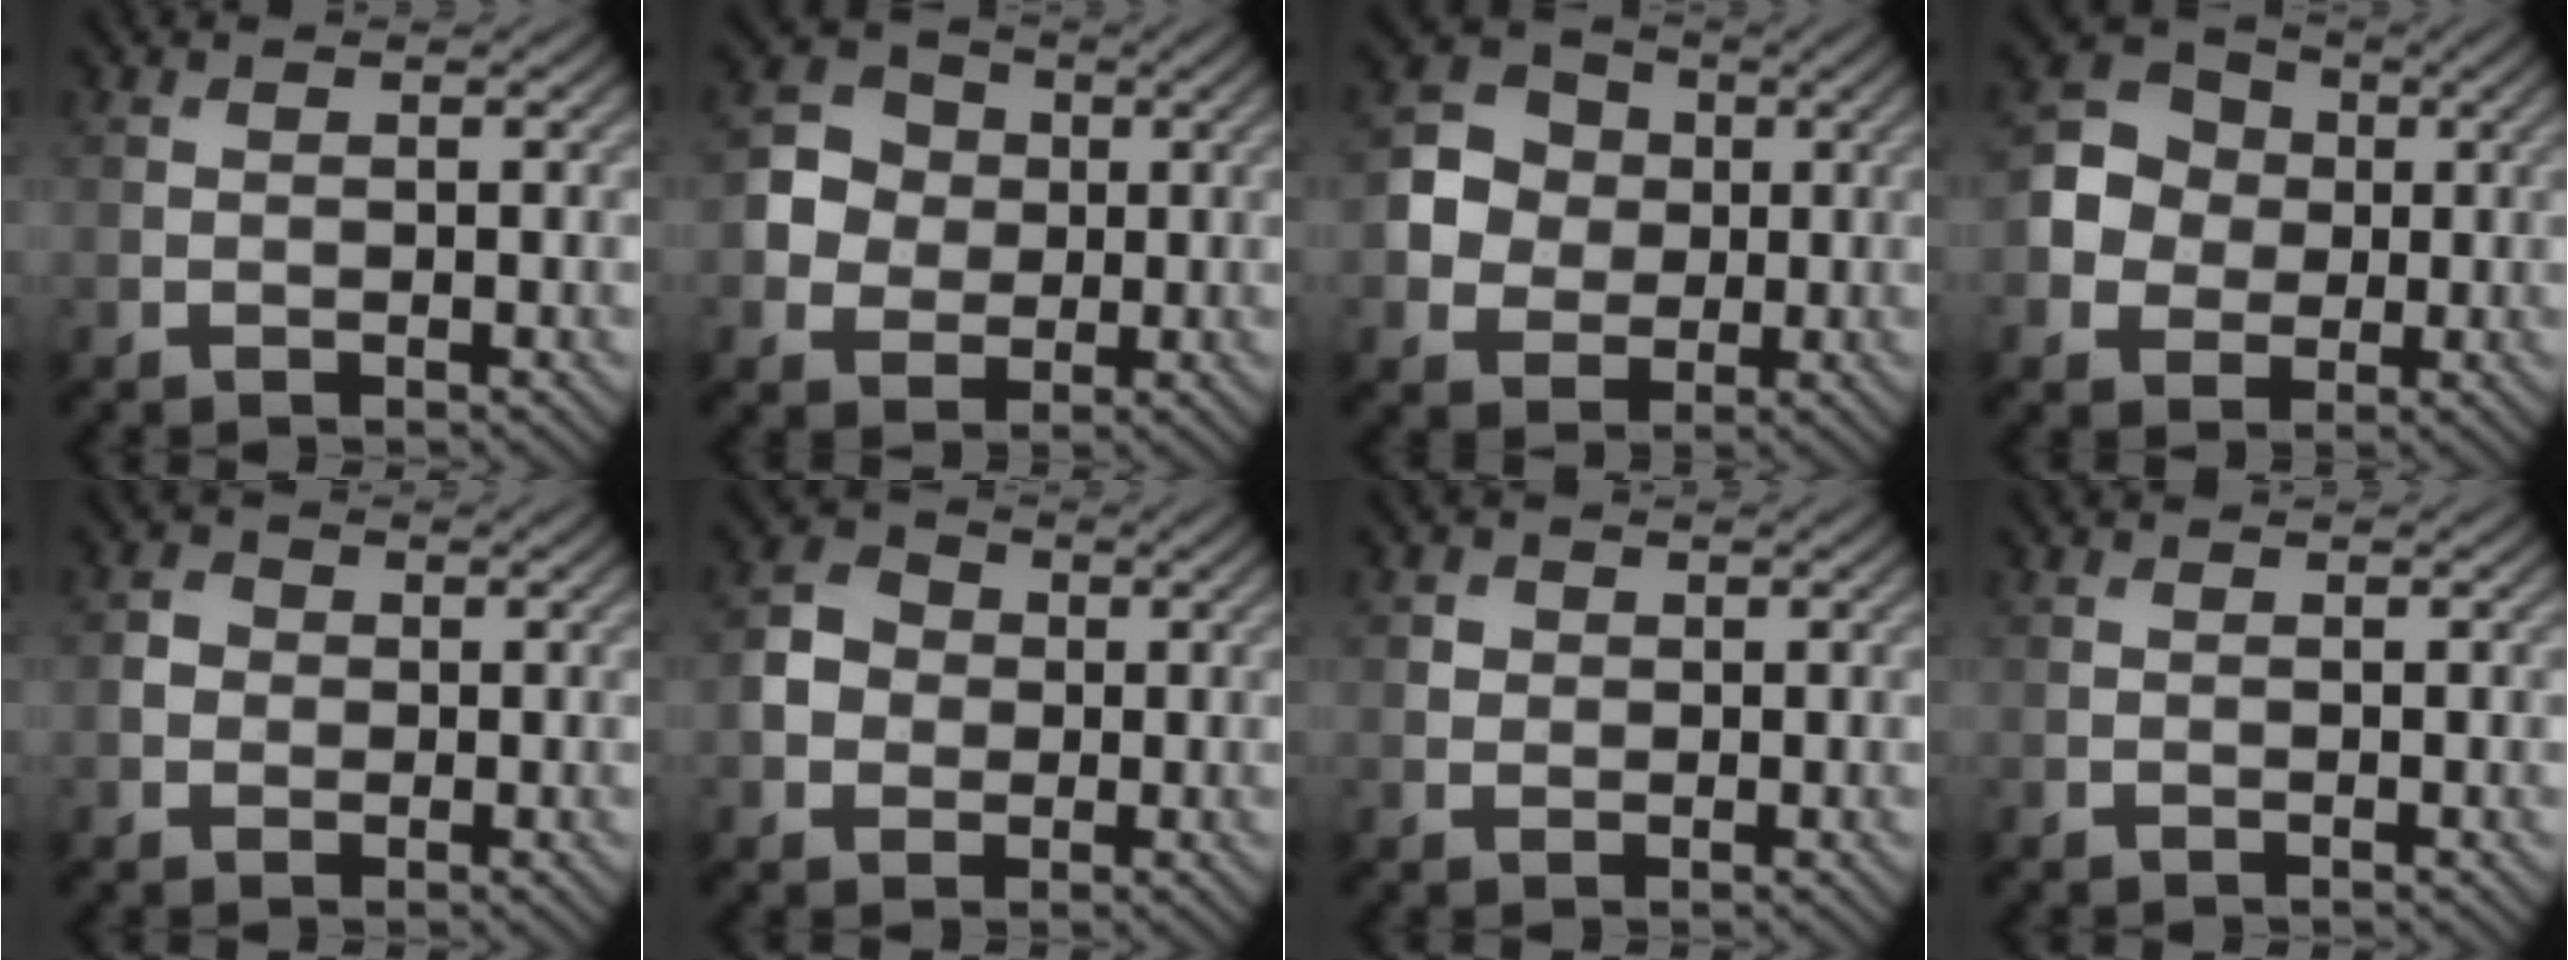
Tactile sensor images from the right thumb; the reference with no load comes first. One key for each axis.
{"total": 5.5, "fx": 0.1, "fy": 5.0, "fz": 2.3, "tx": -0.055, "ty": 0.011, "tz": -0.006}
{"total": 6.6, "fx": 0.1, "fy": 5.9, "fz": 2.9, "tx": -0.067, "ty": 0.008, "tz": -0.011}
{"total": 7.4, "fx": 0.0, "fy": 6.7, "fz": 3.2, "tx": -0.080, "ty": 0.013, "tz": -0.009}
{"total": 2.0, "fx": -0.1, "fy": 1.9, "fz": 0.8, "tx": -0.017, "ty": 0.001, "tz": -0.006}
{"total": 4.4, "fx": -0.3, "fy": 3.9, "fz": 2.0, "tx": -0.047, "ty": 0.008, "tz": -0.011}
{"total": 1.4, "fx": 0.2, "fy": 1.3, "fz": 0.4, "tx": -0.009, "ty": -0.001, "tz": 0.003}
{"total": 0.0}